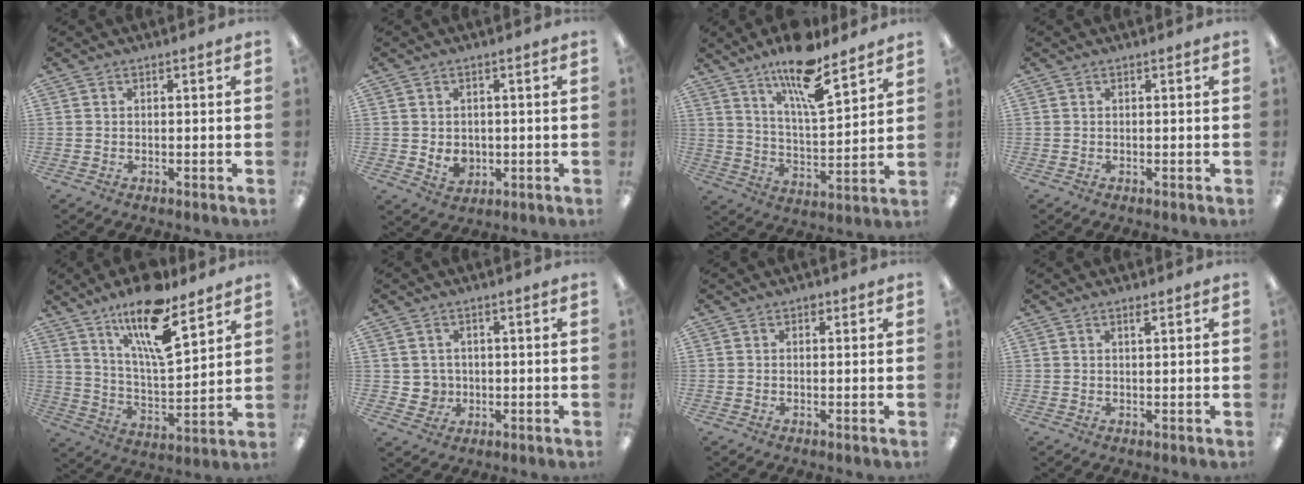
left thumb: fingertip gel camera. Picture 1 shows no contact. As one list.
[{"total": 4.0, "force": [-0.1, 3.3, 2.2], "torque": [-0.023, 0.000, 0.000]}, {"total": 15.4, "force": [11.5, 4.0, 9.5], "torque": [-0.163, -0.065, 0.191]}, {"total": 0.0}, {"total": 18.1, "force": [12.4, 5.3, 12.0], "torque": [-0.209, -0.065, 0.205]}, {"total": 3.3, "force": [0.5, 3.3, 0.2], "torque": [-0.005, 0.002, 0.009]}, {"total": 1.0, "force": [0.6, 0.6, 0.5], "torque": [-0.002, 0.000, 0.009]}, {"total": 1.4, "force": [1.0, 0.1, 0.9], "torque": [-0.020, 0.000, 0.017]}]